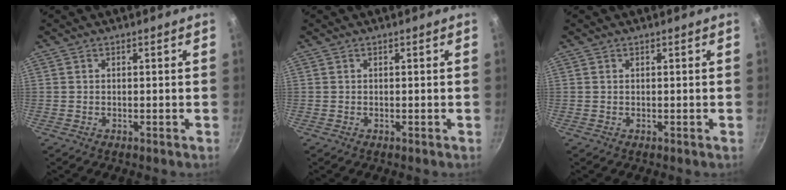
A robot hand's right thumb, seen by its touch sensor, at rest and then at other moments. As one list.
[{"total": 0.0}, {"total": 0.0}]